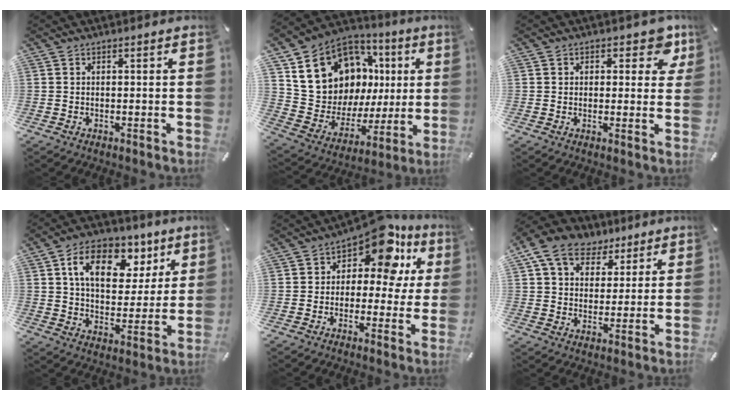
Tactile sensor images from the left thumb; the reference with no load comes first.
{"total": 17.4, "force": [7.8, 13.8, 7.1], "torque": [-0.124, -0.053, 0.166]}
{"total": 5.7, "force": [2.9, 3.7, 3.2], "torque": [-0.015, -0.011, 0.043]}
{"total": 14.1, "force": [6.9, 9.4, 7.9], "torque": [-0.115, -0.027, 0.119]}
{"total": 12.8, "force": [7.0, 6.6, 8.4], "torque": [-0.127, -0.044, 0.120]}
{"total": 12.5, "force": [6.8, 9.2, 5.2], "torque": [-0.099, -0.022, 0.130]}